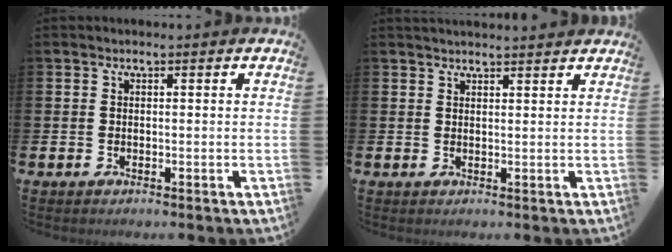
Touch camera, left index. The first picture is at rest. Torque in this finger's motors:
{"motor_torque": [0.34, -1.12, 0.04, 0.00]}